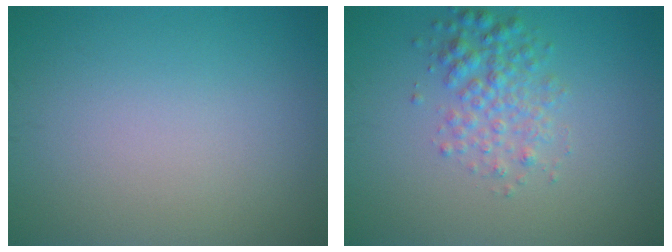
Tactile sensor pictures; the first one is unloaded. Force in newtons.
{"total": 3.0, "press": 3.0, "slide": 0.1}